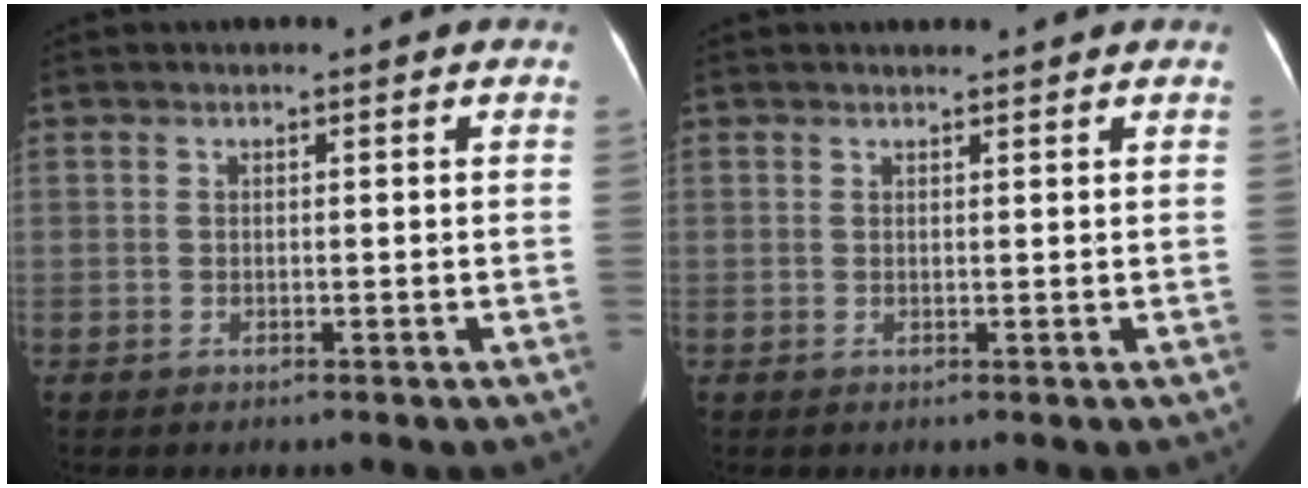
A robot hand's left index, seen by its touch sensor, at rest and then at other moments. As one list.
[{"total": 1.9, "force": [1.8, 0.0, 0.4], "torque": [-0.009, 0.010, 0.027]}]